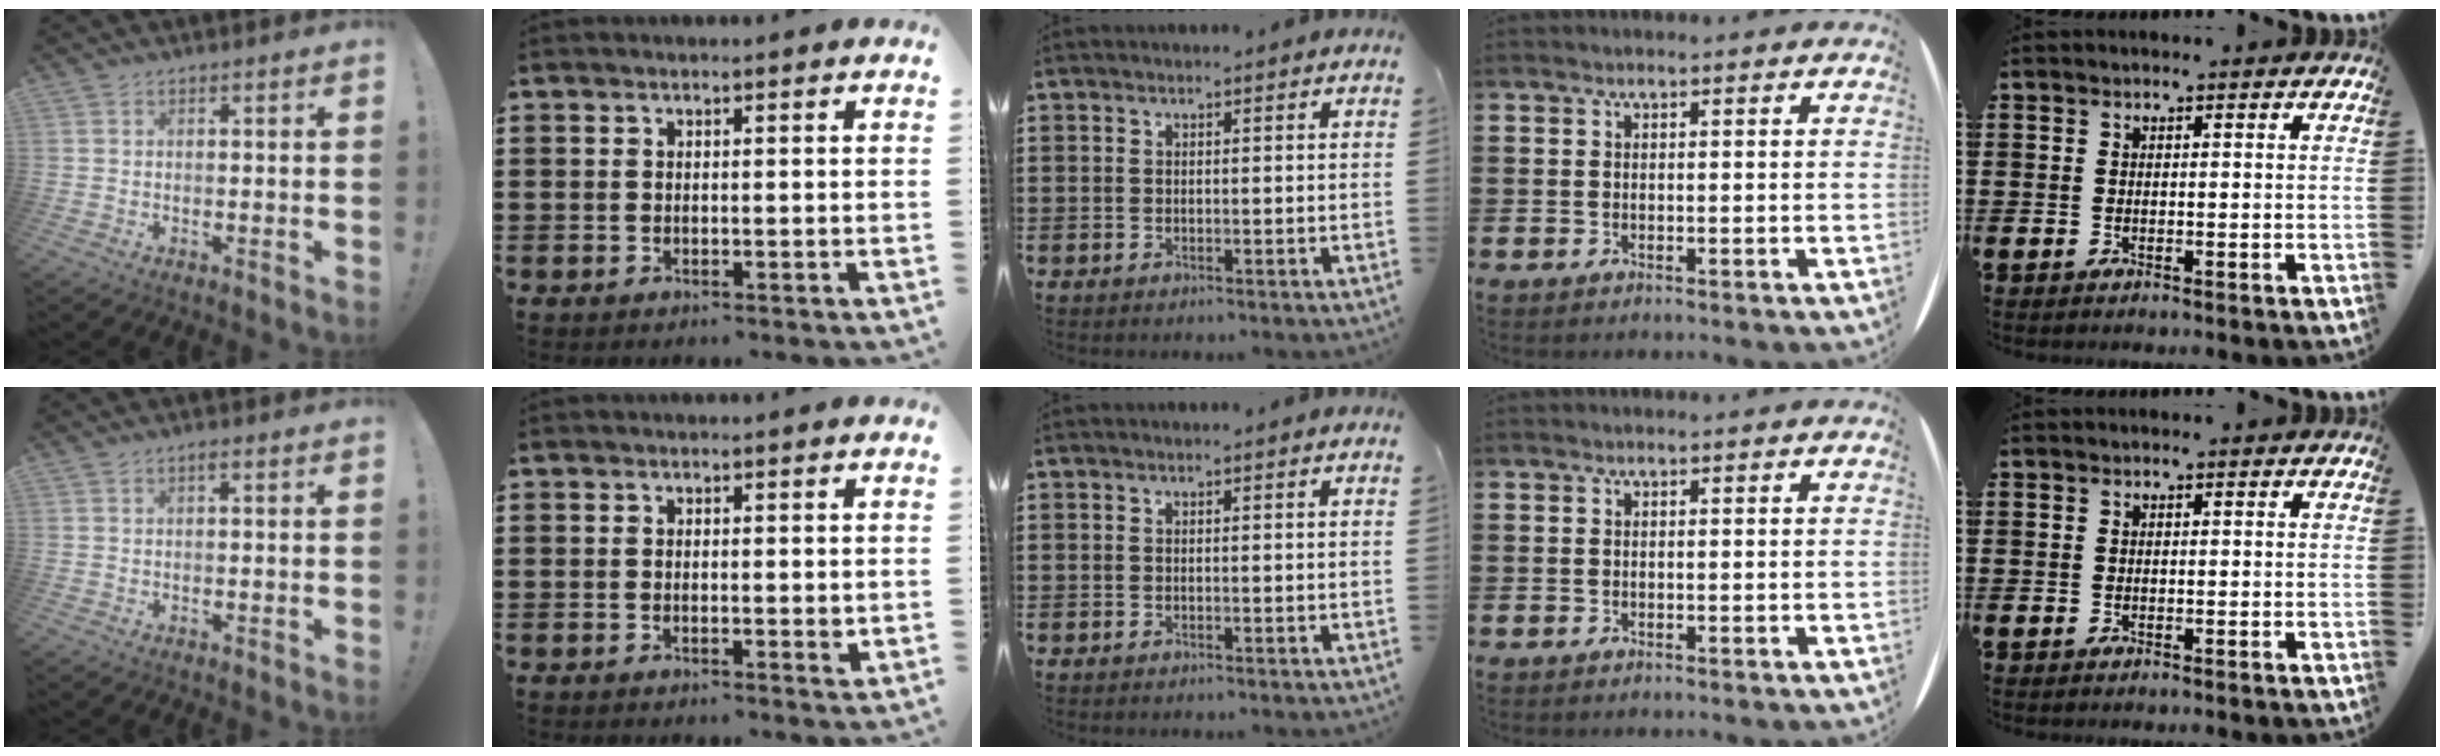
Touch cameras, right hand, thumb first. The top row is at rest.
{"thumb": {"total": 0.9, "force": [0.4, 0.3, 0.7], "torque": [-0.011, -0.001, 0.006]}, "index": {"total": 1.2, "force": [0.0, 0.4, 1.1], "torque": [-0.020, 0.001, -0.001]}}